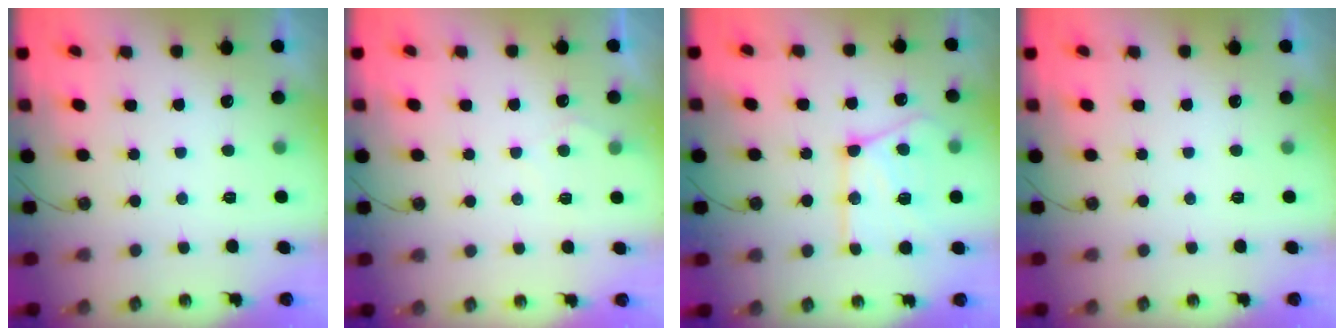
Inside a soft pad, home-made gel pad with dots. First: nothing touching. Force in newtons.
{"total": 3.4, "press": 3.4, "slide": 0.4}
{"total": 17.3, "press": 17.2, "slide": 1.4}
{"total": 0.0}